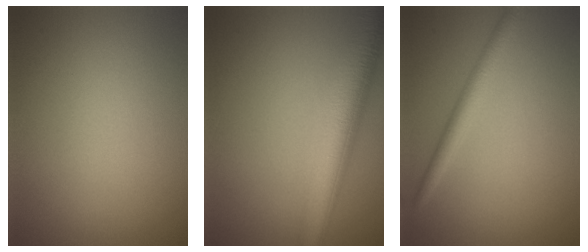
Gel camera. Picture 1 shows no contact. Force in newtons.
{"total": 6.6, "press": 6.6, "slide": 0.3}
{"total": 2.3, "press": 2.3, "slide": 0.1}